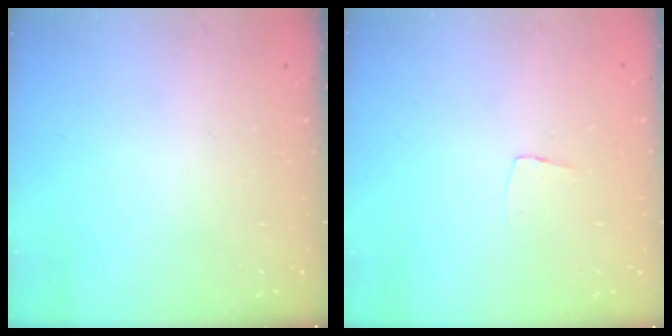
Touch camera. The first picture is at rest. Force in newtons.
{"total": 3.3, "press": 3.3, "slide": 0.2}